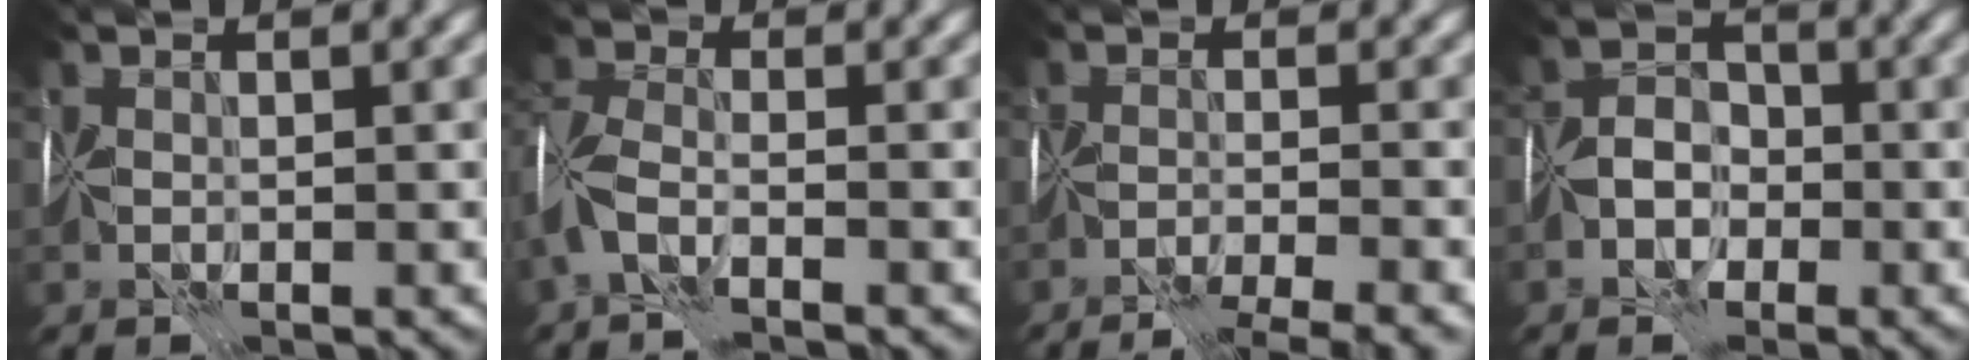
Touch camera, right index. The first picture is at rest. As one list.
[{"total": 3.9, "force": [-2.4, 1.6, 2.6], "torque": [-0.058, 0.006, -0.061]}, {"total": 6.9, "force": [-5.6, 1.2, 3.8], "torque": [-0.053, -0.012, -0.076]}, {"total": 3.3, "force": [-1.5, 2.4, 1.6], "torque": [-0.010, 0.013, -0.036]}]